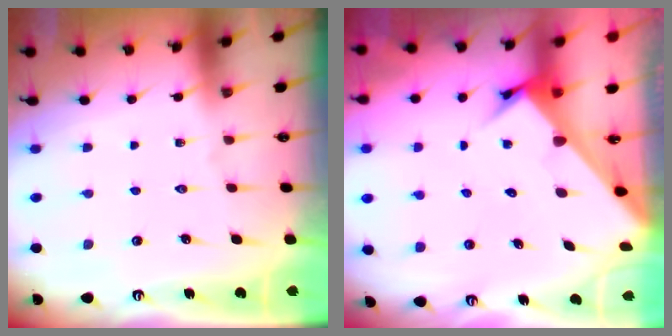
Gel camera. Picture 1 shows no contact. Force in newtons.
{"total": 3.6, "press": 3.6, "slide": 0.2}